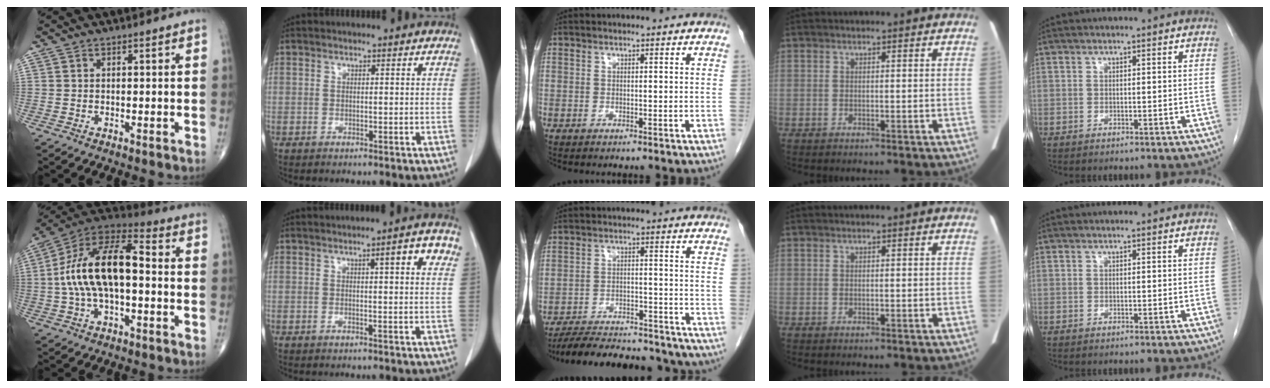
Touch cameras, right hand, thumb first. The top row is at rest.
{"thumb": {"total": 17.5, "force": [-0.4, 8.4, 15.4], "torque": [-0.288, 0.046, -0.016]}, "index": {"total": 5.2, "force": [2.0, 0.4, 4.8], "torque": [-0.058, 0.007, 0.019]}, "middle": {"total": 18.2, "force": [-16.5, 4.2, 6.5], "torque": [-0.115, -0.004, -0.226]}}